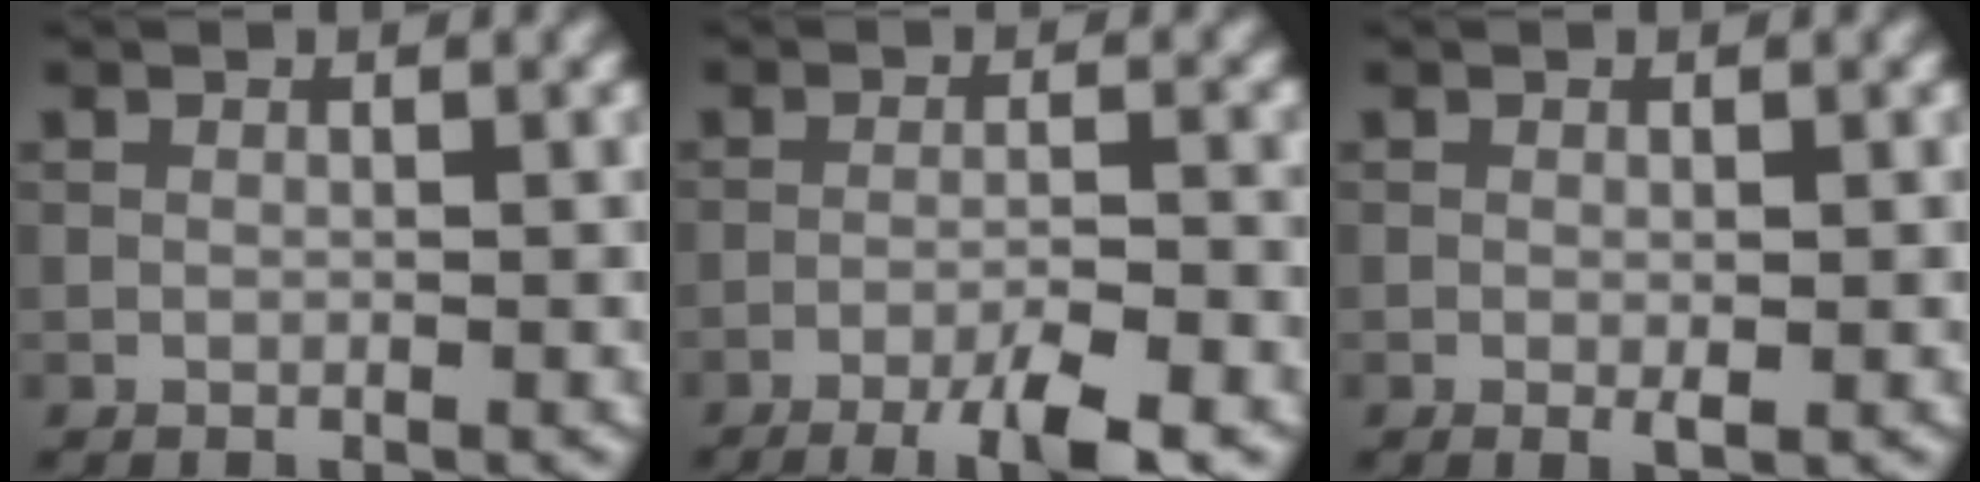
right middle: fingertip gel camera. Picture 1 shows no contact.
{"total": 6.4, "force": [-4.2, 1.0, 4.7], "torque": [-0.072, 0.000, -0.069]}
{"total": 0.9, "force": [-0.1, 0.2, 0.8], "torque": [-0.013, -0.004, -0.002]}